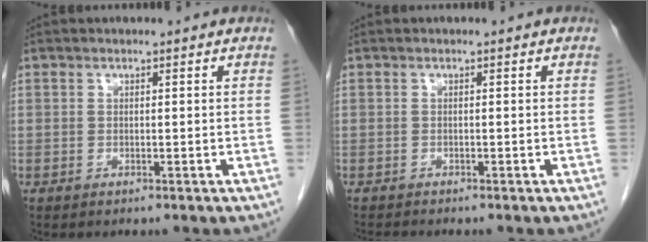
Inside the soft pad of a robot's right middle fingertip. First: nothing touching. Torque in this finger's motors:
{"motor_torque": [0.03, -0.01, 0.00, 0.01]}